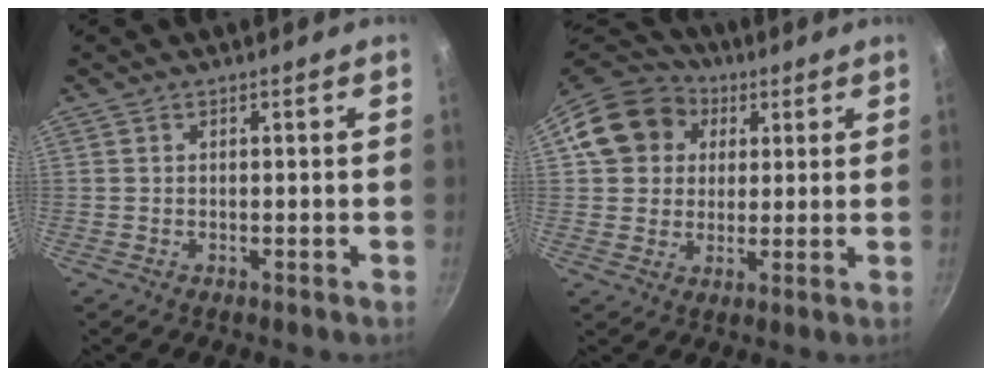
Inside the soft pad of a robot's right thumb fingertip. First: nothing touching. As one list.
[{"total": 14.3, "force": [4.2, 12.2, 6.2], "torque": [-0.098, 0.025, 0.062]}]